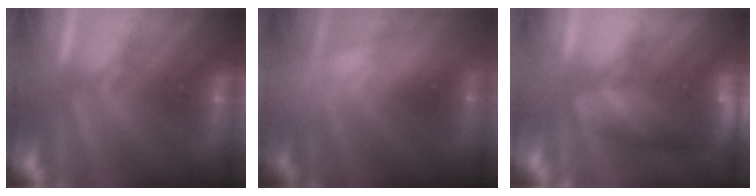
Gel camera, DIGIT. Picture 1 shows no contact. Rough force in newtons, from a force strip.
{"total": 2.6}
{"total": 7.6}